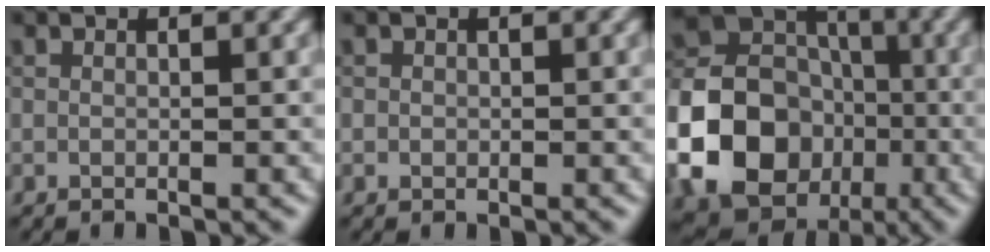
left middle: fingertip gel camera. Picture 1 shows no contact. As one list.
[{"total": 0.5, "force": [0.0, 0.5, 0.1], "torque": [0.004, -0.004, -0.001]}, {"total": 19.9, "force": [-5.8, 17.3, 7.8], "torque": [-0.180, -0.039, -0.132]}]